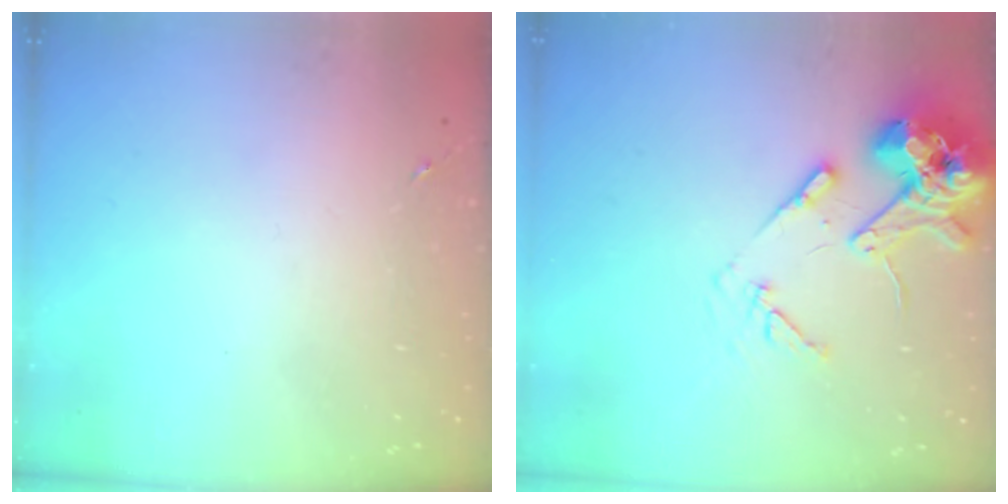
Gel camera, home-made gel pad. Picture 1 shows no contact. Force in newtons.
{"total": 14.9, "press": 14.7, "slide": 2.3}